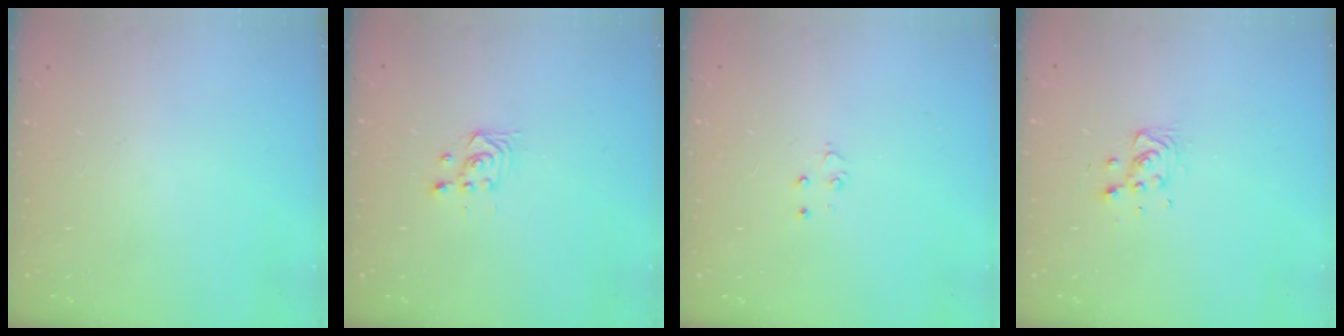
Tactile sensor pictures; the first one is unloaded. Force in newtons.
{"total": 3.3, "press": 3.2, "slide": 0.4}
{"total": 2.8, "press": 2.8, "slide": 0.3}
{"total": 7.3, "press": 7.1, "slide": 2.0}